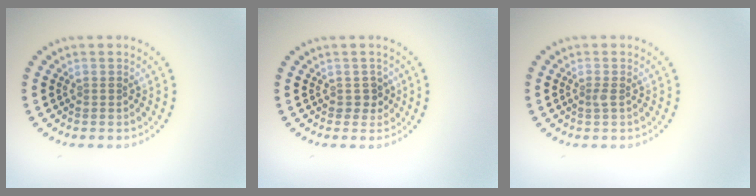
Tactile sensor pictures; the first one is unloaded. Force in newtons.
{"total": 1.3, "press": 1.2, "slide": 0.6}
{"total": 0.6, "press": 0.5, "slide": 0.3}